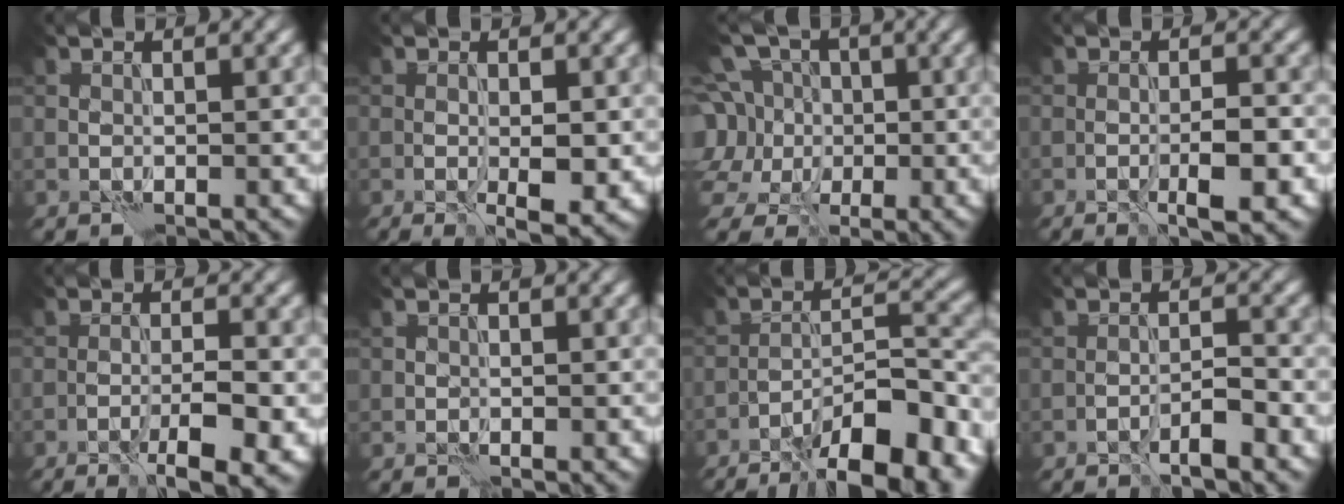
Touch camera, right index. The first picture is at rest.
{"total": 3.6, "force": [-0.6, 1.1, 3.3], "torque": [-0.057, -0.012, -0.004]}
{"total": 12.0, "force": [1.0, 10.5, 5.6], "torque": [-0.146, 0.033, -0.023]}
{"total": 3.9, "force": [-1.3, 0.8, 3.5], "torque": [-0.059, -0.003, -0.017]}
{"total": 5.7, "force": [-2.6, 1.3, 4.9], "torque": [-0.075, -0.003, -0.034]}
{"total": 0.6, "force": [-0.1, 0.4, 0.3], "torque": [-0.004, -0.001, -0.003]}
{"total": 10.8, "force": [-7.5, 2.6, 7.4], "torque": [-0.108, 0.016, -0.122]}
{"total": 2.5, "force": [-1.6, 0.3, 1.8], "torque": [-0.027, 0.009, -0.030]}